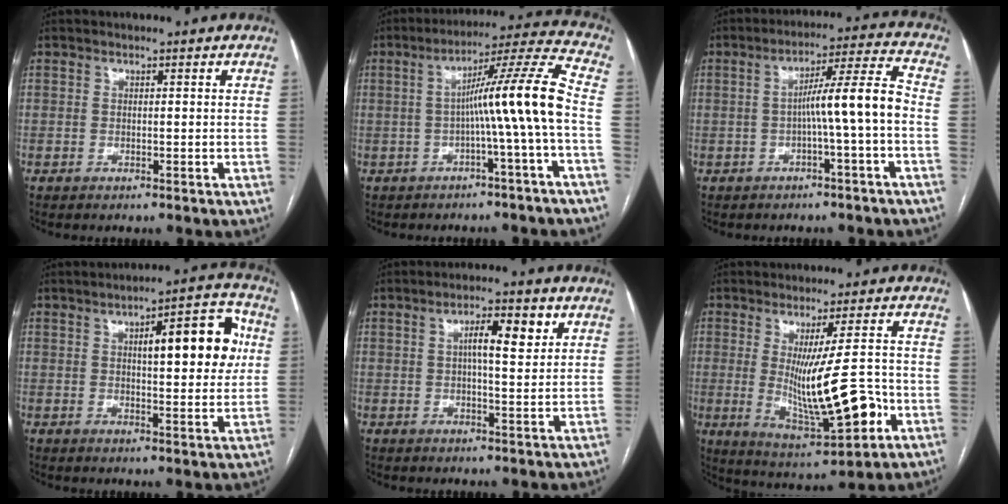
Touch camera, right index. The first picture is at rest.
{"total": 11.3, "force": [-1.7, -2.2, 10.9], "torque": [-0.167, 0.023, -0.027]}
{"total": 8.5, "force": [-1.6, -0.9, 8.3], "torque": [-0.133, 0.025, -0.022]}
{"total": 12.1, "force": [2.9, 3.3, 11.3], "torque": [-0.148, 0.024, 0.036]}
{"total": 6.3, "force": [2.2, 1.4, 5.7], "torque": [-0.095, 0.008, 0.034]}
{"total": 14.0, "force": [-2.3, 2.1, 13.7], "torque": [-0.222, -0.026, -0.023]}